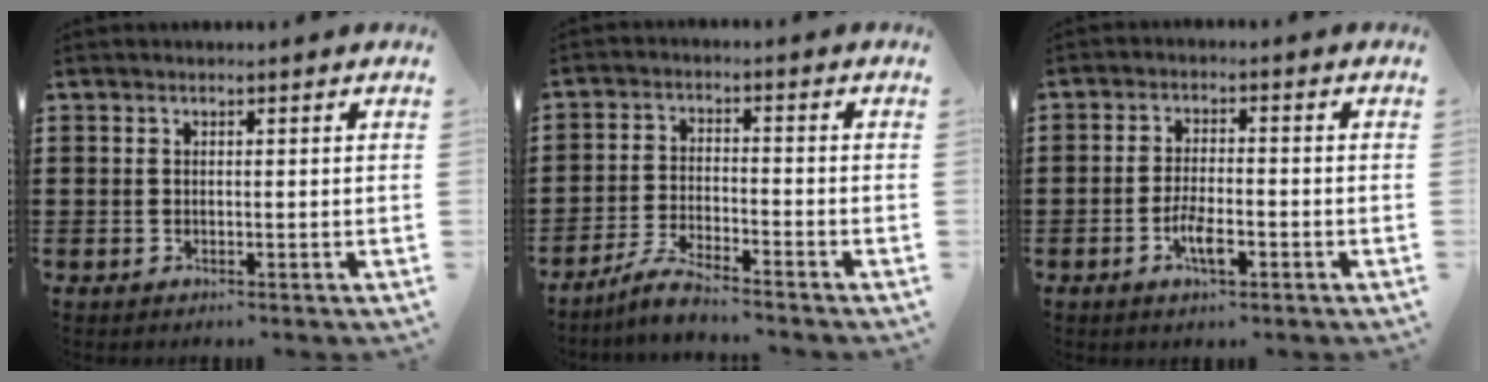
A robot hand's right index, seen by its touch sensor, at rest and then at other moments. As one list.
[{"total": 4.5, "force": [-4.2, 0.2, 1.6], "torque": [-0.043, -0.001, -0.083]}, {"total": 4.8, "force": [-2.1, 1.6, 4.0], "torque": [-0.078, 0.002, -0.040]}]